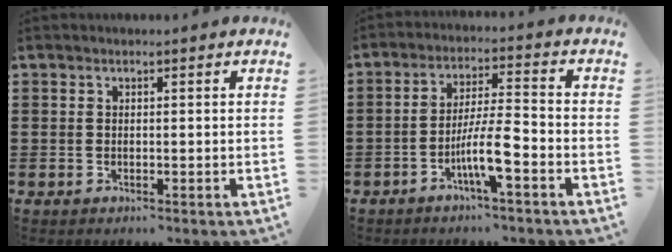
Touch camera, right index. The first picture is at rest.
{"total": 7.5, "force": [-3.6, 1.0, 6.5], "torque": [-0.128, -0.004, -0.069]}